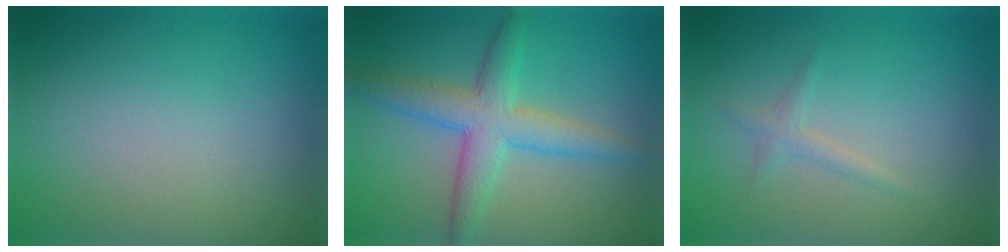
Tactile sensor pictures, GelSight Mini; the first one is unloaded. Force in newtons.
{"total": 5.3, "press": 5.3, "slide": 0.0}
{"total": 1.1, "press": 1.1, "slide": 0.0}